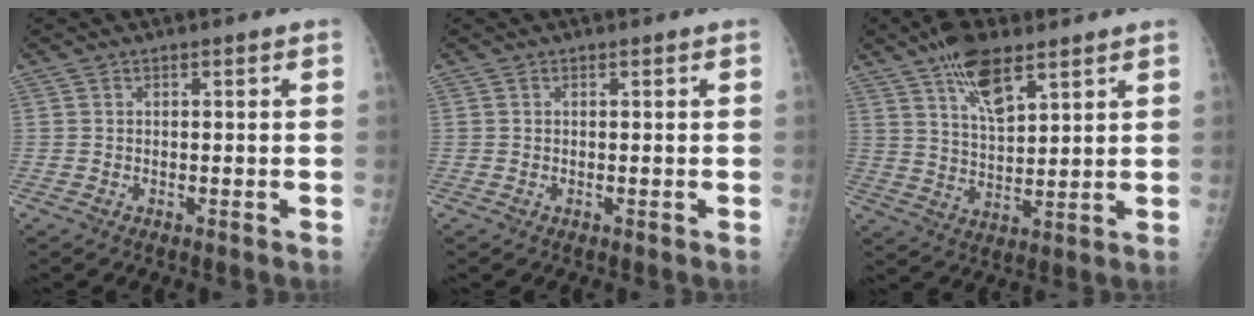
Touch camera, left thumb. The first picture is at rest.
{"total": 0.0}
{"total": 10.4, "force": [6.3, 4.2, 7.1], "torque": [-0.110, -0.028, 0.117]}